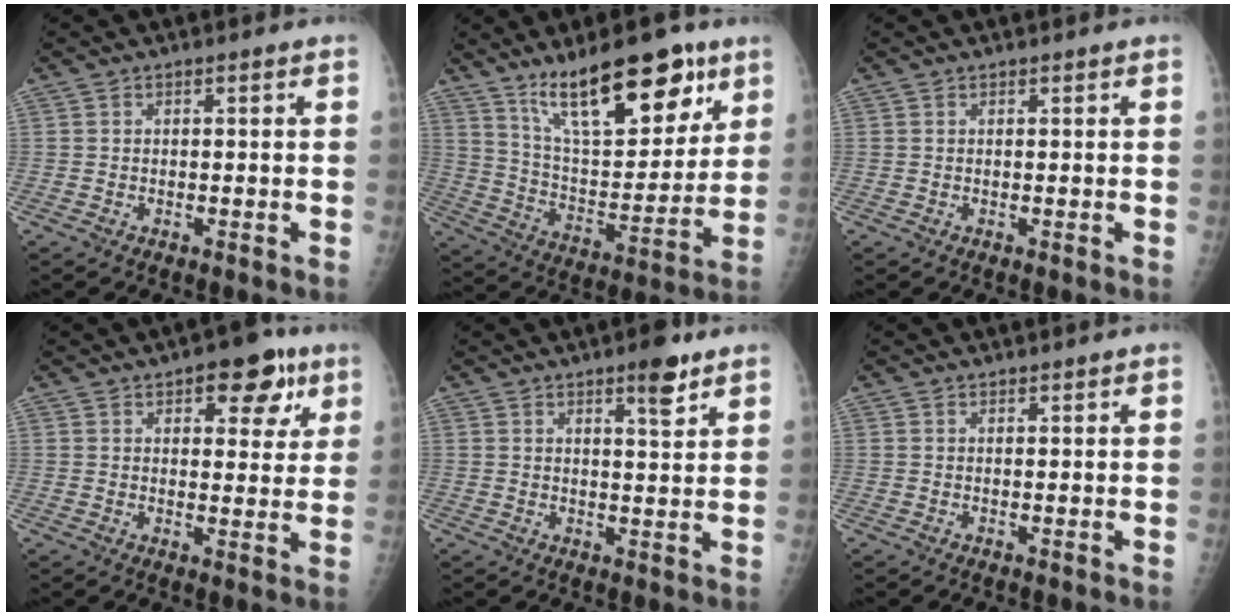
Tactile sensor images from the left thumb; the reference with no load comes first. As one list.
[{"total": 21.1, "force": [13.3, 7.8, 14.4], "torque": [-0.184, -0.068, 0.229]}, {"total": 0.0}, {"total": 9.9, "force": [5.2, 5.0, 6.8], "torque": [-0.046, -0.016, 0.064]}, {"total": 5.3, "force": [3.5, 1.3, 3.8], "torque": [-0.045, -0.022, 0.049]}, {"total": 0.6, "force": [0.6, 0.1, 0.0], "torque": [0.000, -0.004, 0.009]}]